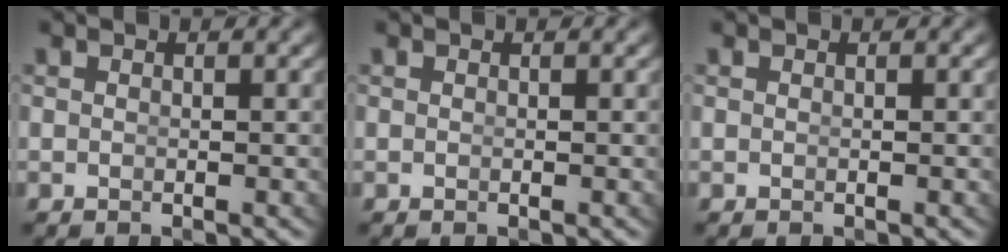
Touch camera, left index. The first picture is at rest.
{"total": 0.0}
{"total": 0.0}